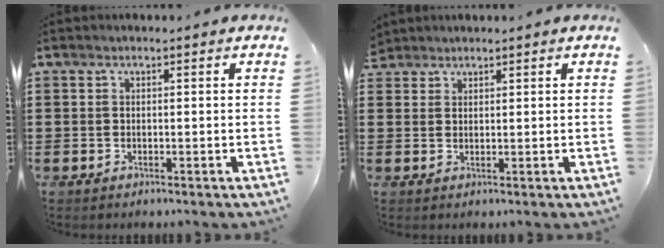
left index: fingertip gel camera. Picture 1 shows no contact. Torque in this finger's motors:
{"motor_torque": [0.01, 0.00, 0.00, -0.02]}